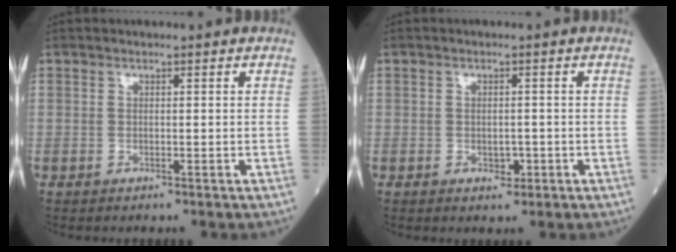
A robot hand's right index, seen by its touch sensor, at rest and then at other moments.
{"total": 2.1, "force": [-0.7, 1.3, 1.5], "torque": [-0.021, 0.001, -0.006]}